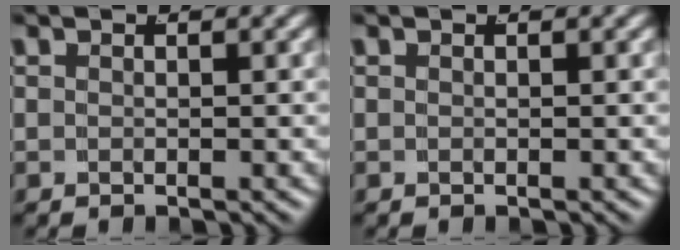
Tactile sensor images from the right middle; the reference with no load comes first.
{"total": 0.0}